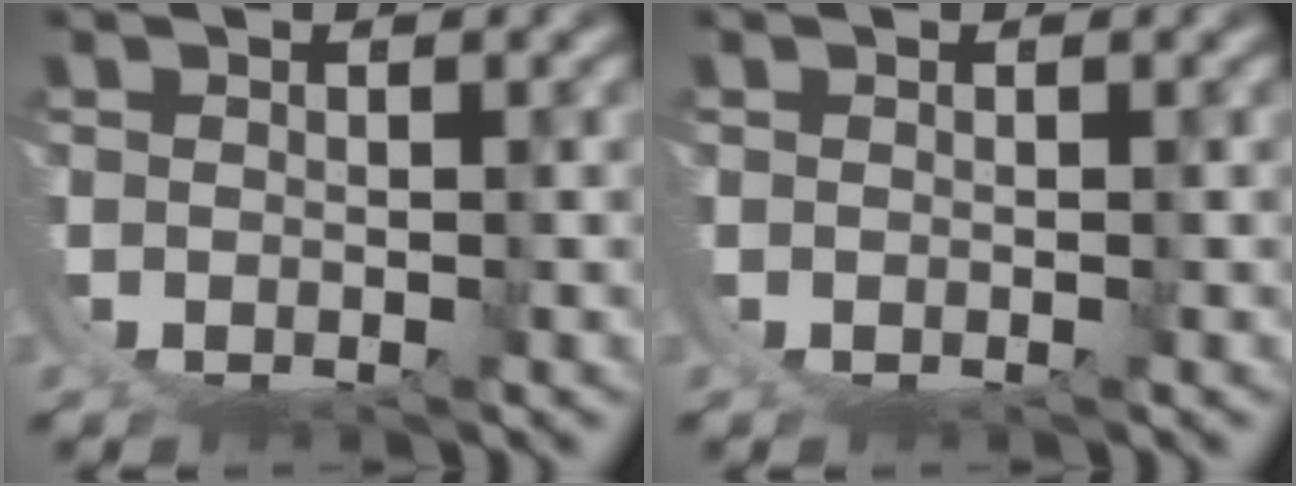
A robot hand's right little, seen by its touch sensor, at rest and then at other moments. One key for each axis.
{"total": 0.0}